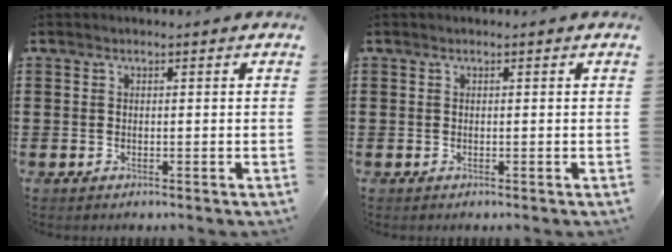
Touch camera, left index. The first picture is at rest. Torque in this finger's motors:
{"motor_torque": [0.00, 0.00, 0.00, 0.00]}